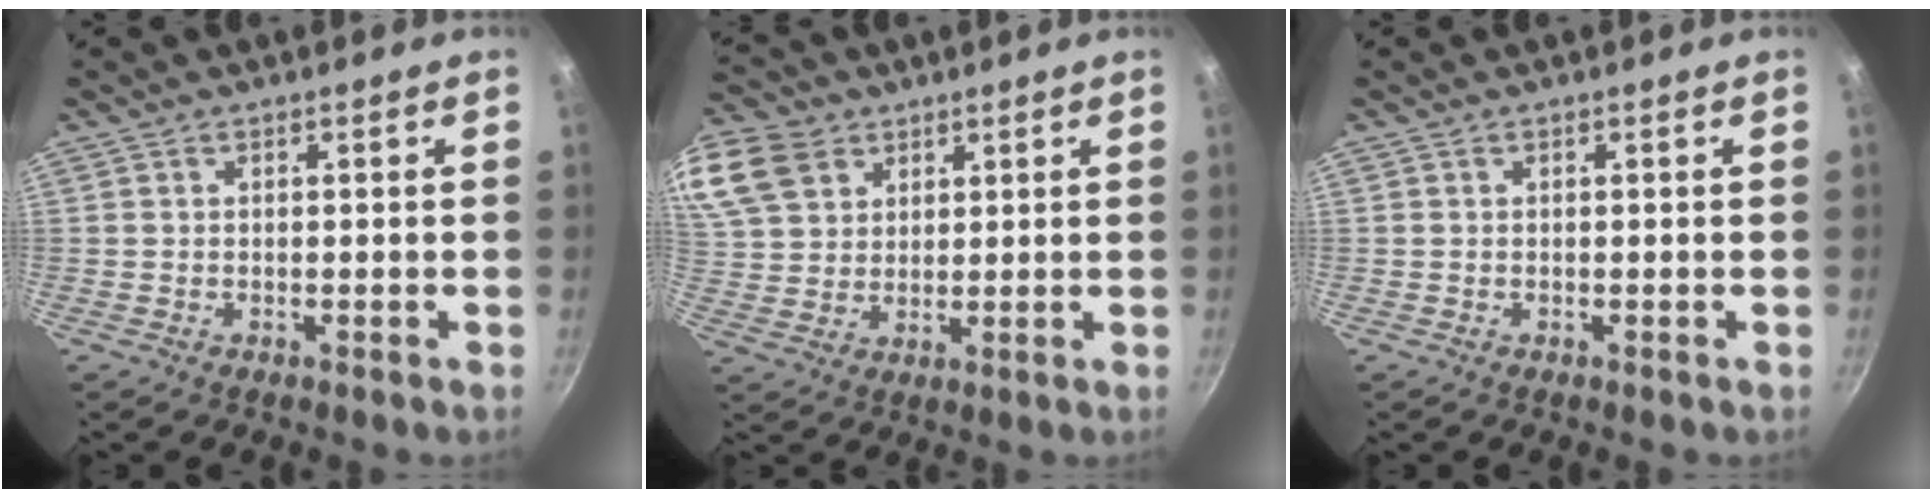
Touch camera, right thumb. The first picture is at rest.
{"total": 16.5, "force": [8.5, 12.2, 7.1], "torque": [-0.158, 0.007, 0.168]}
{"total": 0.0}